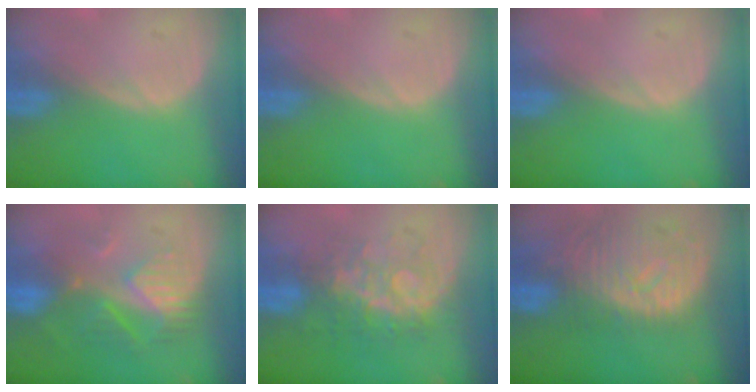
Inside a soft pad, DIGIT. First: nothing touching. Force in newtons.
{"total": 0.0}
{"total": 0.0}
{"total": 8.7, "press": 7.8, "slide": 4.0}
{"total": 7.7, "press": 7.4, "slide": 2.1}
{"total": 11.3, "press": 9.9, "slide": 5.6}